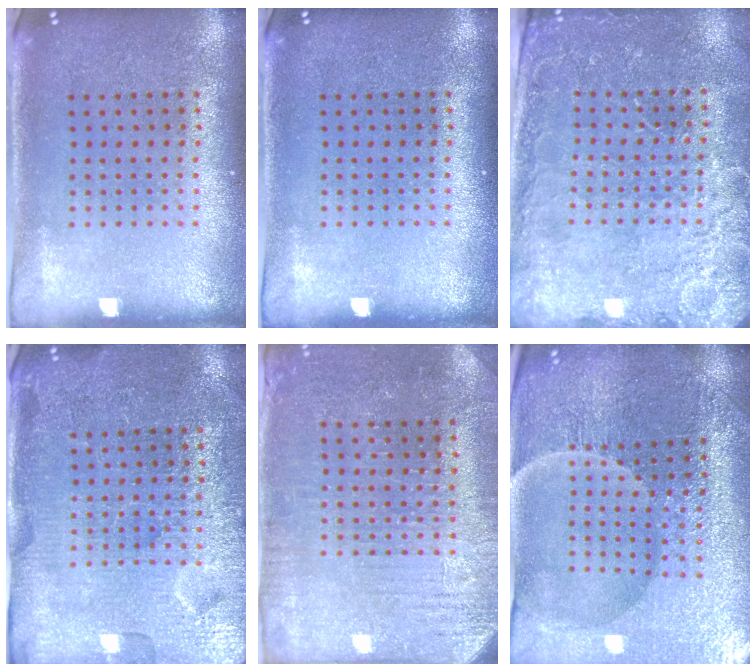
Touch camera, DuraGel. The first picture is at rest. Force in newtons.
{"total": 0.0}
{"total": 2.8, "press": 2.8, "slide": 0.2}
{"total": 4.0, "press": 3.9, "slide": 1.0}
{"total": 3.0, "press": 2.9, "slide": 0.7}
{"total": 4.4, "press": 4.4, "slide": 0.8}